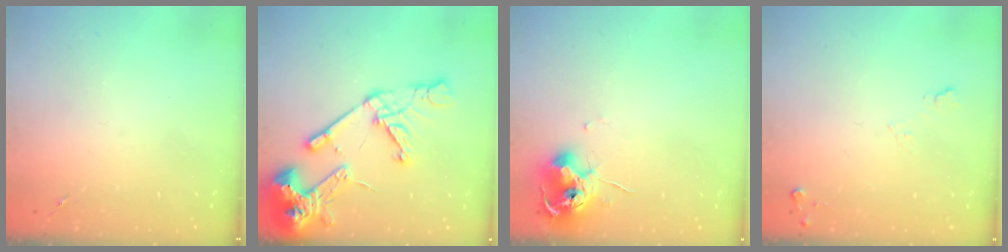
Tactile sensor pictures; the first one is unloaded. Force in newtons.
{"total": 18.5, "press": 18.4, "slide": 2.3}
{"total": 10.4, "press": 10.4, "slide": 1.1}
{"total": 5.2, "press": 5.2, "slide": 0.7}